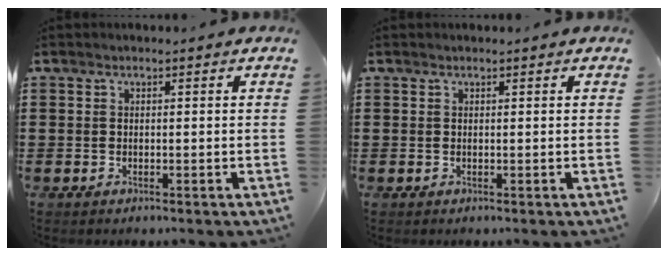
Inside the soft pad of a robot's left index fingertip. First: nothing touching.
{"total": 0.0}